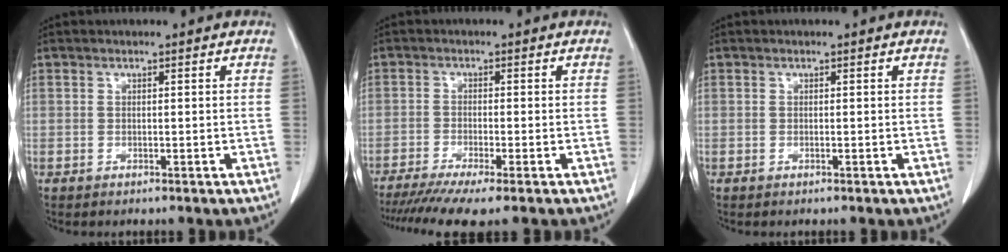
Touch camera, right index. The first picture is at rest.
{"total": 9.0, "force": [-7.1, -0.1, 5.5], "torque": [-0.083, -0.017, -0.112]}
{"total": 0.0}